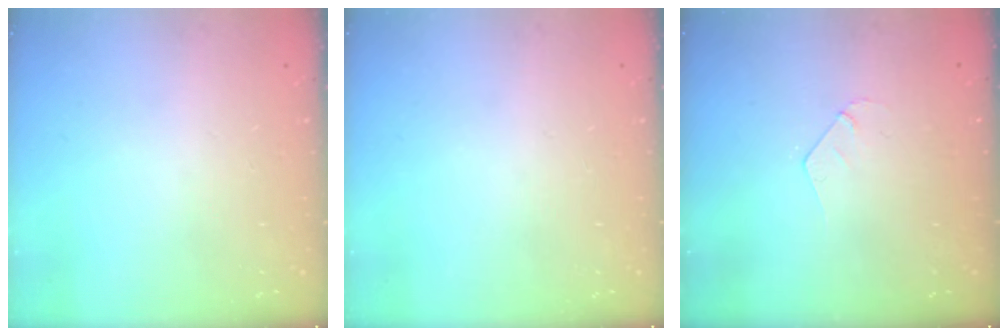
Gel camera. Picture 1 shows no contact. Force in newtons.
{"total": 0.0}
{"total": 3.4, "press": 3.4, "slide": 0.3}